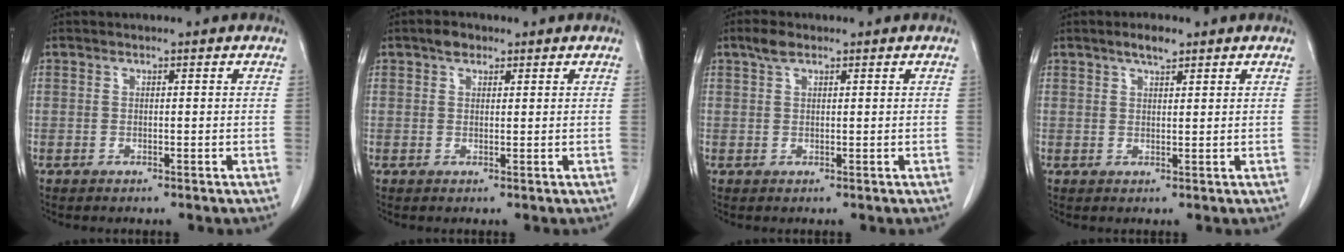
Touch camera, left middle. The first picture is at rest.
{"total": 2.0, "force": [1.3, 1.1, 0.9], "torque": [-0.016, 0.006, 0.020]}
{"total": 2.1, "force": [1.5, 0.9, 1.3], "torque": [-0.029, 0.009, 0.029]}
{"total": 2.7, "force": [2.0, 0.7, 1.7], "torque": [-0.033, 0.003, 0.035]}